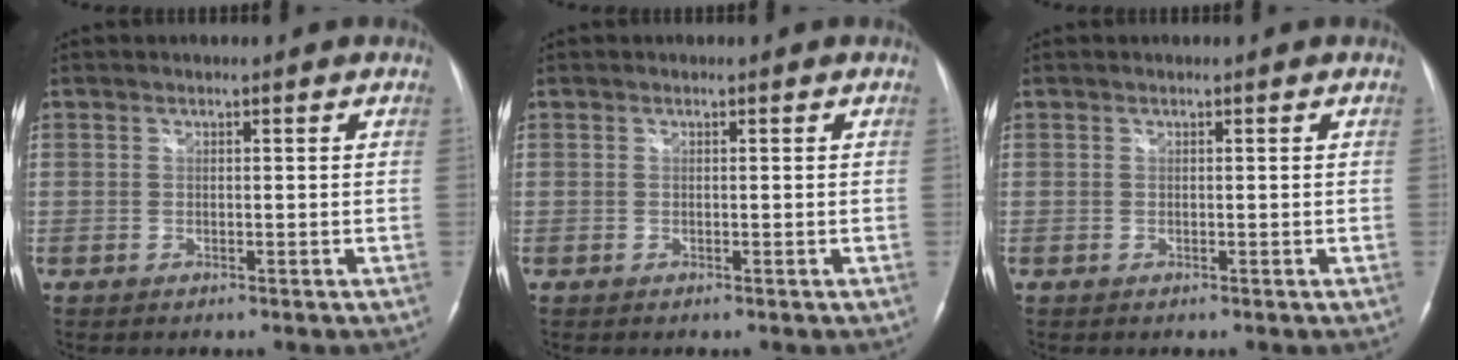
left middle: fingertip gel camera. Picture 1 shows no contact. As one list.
[{"total": 0.0}, {"total": 0.0}]